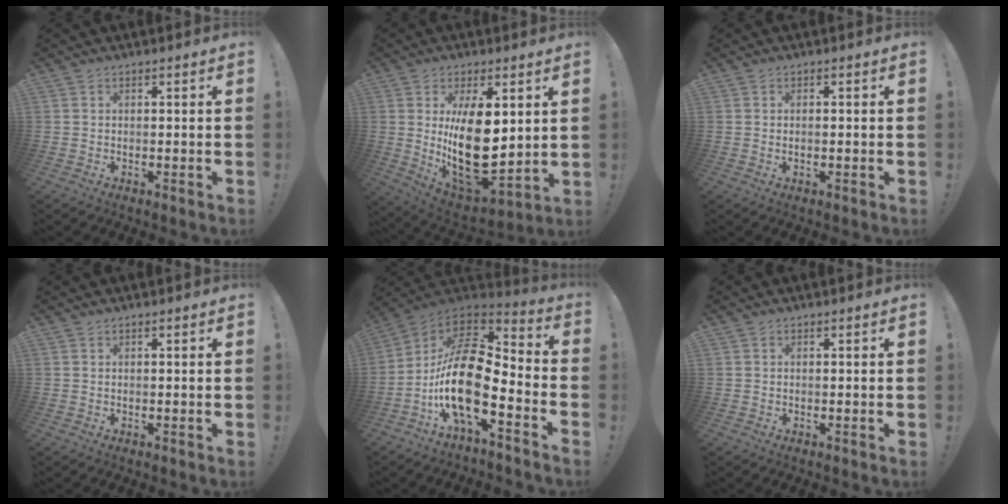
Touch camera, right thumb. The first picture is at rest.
{"total": 19.6, "force": [3.3, 10.3, 16.3], "torque": [-0.279, -0.048, 0.071]}
{"total": 0.8, "force": [0.2, 0.1, 0.8], "torque": [-0.006, -0.003, 0.001]}
{"total": 0.0}
{"total": 20.3, "force": [-4.9, 8.3, 17.8], "torque": [-0.365, 0.020, -0.085]}
{"total": 0.0}